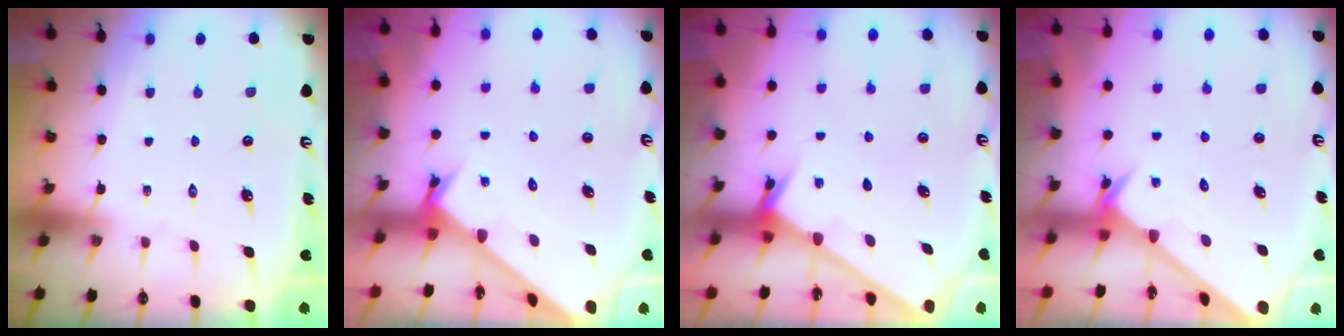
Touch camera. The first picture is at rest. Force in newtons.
{"total": 2.7, "press": 2.7, "slide": 0.3}
{"total": 2.4, "press": 2.4, "slide": 0.2}
{"total": 2.4, "press": 2.4, "slide": 0.2}